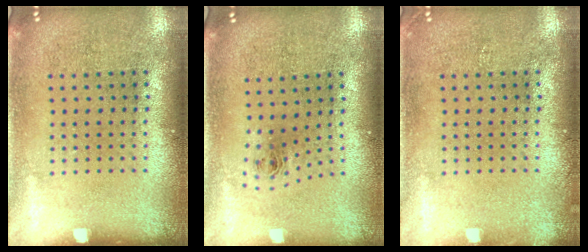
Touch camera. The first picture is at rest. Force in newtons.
{"total": 0.9, "press": 0.4, "slide": 0.8}
{"total": 0.6, "press": 0.6, "slide": 0.1}